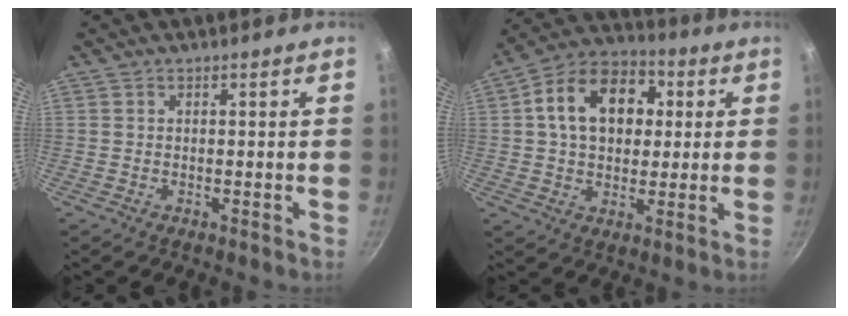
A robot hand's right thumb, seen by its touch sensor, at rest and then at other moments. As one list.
[{"total": 15.5, "force": [3.1, 11.2, 10.3], "torque": [-0.137, 0.023, 0.035]}]